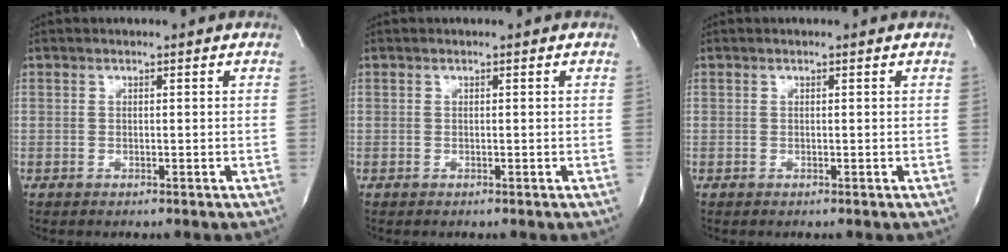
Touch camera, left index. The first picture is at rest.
{"total": 0.0}
{"total": 0.0}